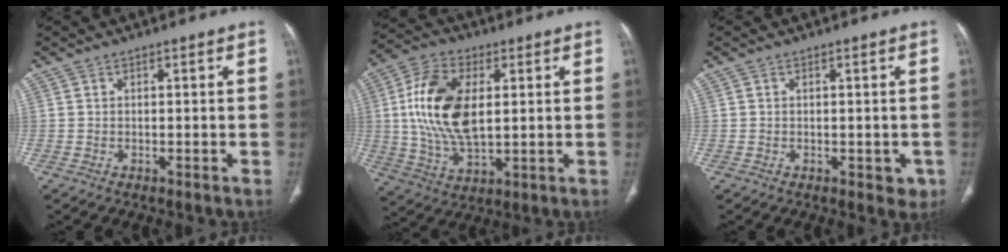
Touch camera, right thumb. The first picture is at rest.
{"total": 16.1, "force": [2.3, 8.9, 13.2], "torque": [-0.256, -0.002, 0.046]}
{"total": 2.3, "force": [-0.5, 1.6, 1.5], "torque": [-0.001, 0.001, -0.002]}